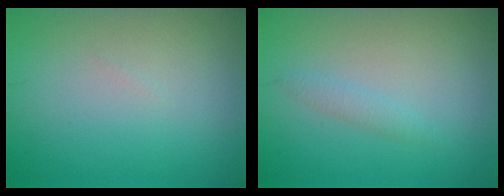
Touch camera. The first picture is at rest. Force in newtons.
{"total": 1.1, "press": 1.1, "slide": 0.0}